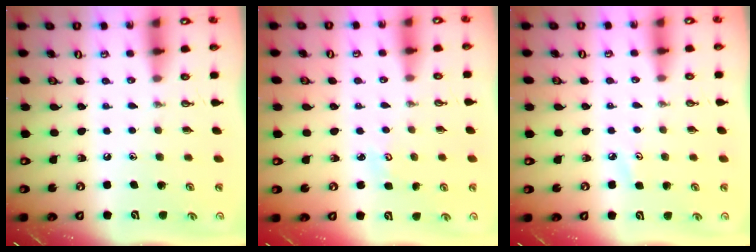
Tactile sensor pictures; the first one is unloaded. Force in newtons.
{"total": 2.1, "press": 2.1, "slide": 0.2}
{"total": 3.2, "press": 3.2, "slide": 0.3}